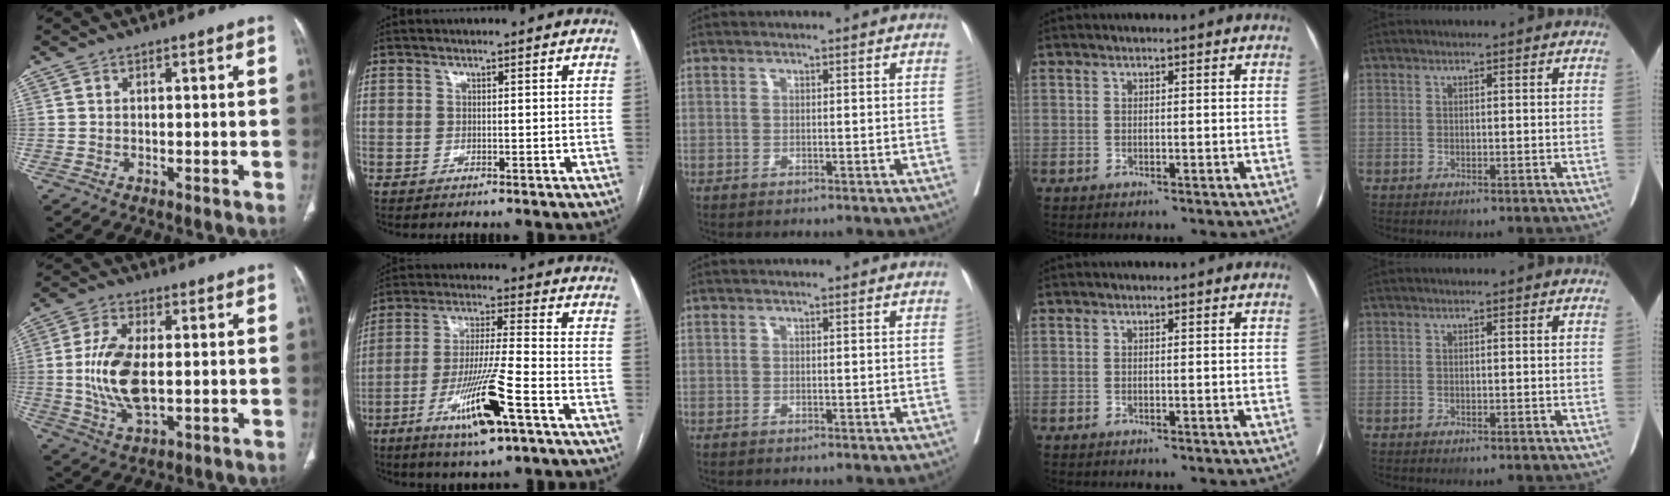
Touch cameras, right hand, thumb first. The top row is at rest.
{"thumb": {"total": 11.9, "force": [-0.1, 5.8, 10.4], "torque": [-0.216, -0.007, 0.003]}, "index": {"total": 12.9, "force": [-6.2, 0.6, 11.3], "torque": [-0.220, -0.019, -0.110]}}